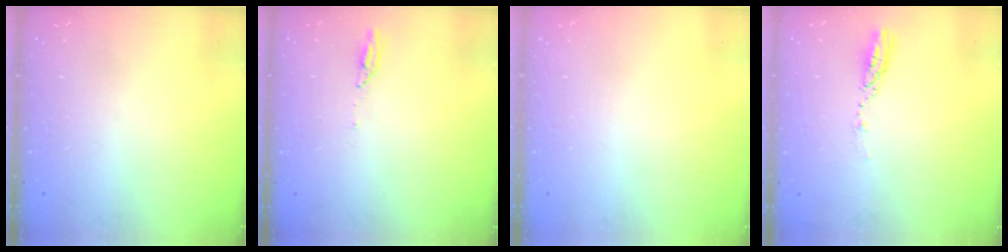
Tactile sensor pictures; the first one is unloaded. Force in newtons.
{"total": 3.3, "press": 3.3, "slide": 0.3}
{"total": 0.0}
{"total": 4.0, "press": 3.9, "slide": 0.5}